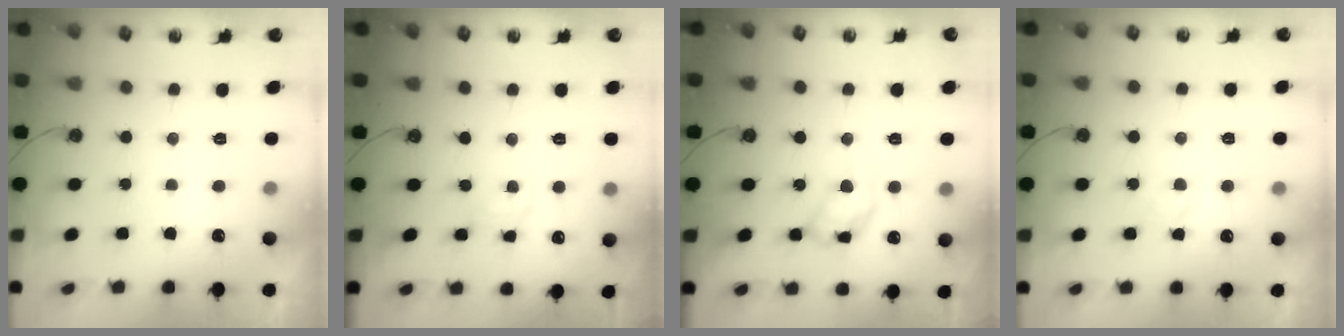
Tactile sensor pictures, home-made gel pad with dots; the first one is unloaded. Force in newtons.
{"total": 2.9, "press": 2.9, "slide": 0.3}
{"total": 13.2, "press": 13.2, "slide": 0.6}
{"total": 4.9, "press": 4.8, "slide": 0.6}